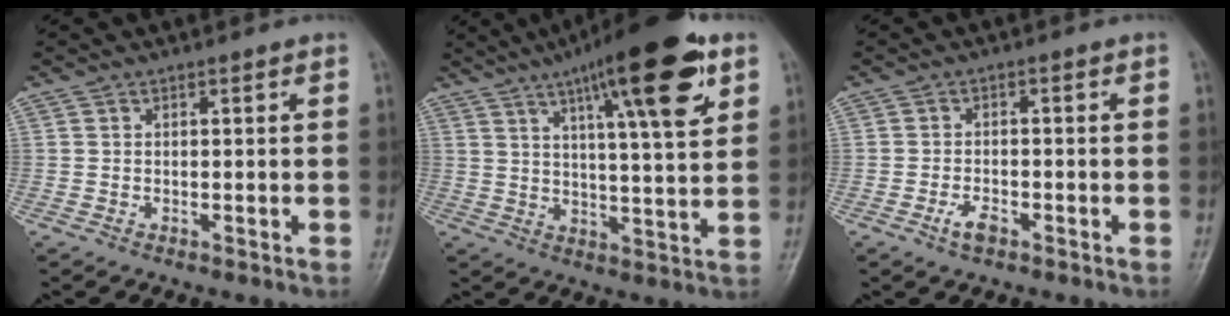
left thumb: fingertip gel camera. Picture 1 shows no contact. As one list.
[{"total": 18.5, "force": [9.4, 4.2, 15.5], "torque": [-0.212, -0.023, 0.137]}, {"total": 2.8, "force": [-1.7, 1.4, 1.7], "torque": [-0.034, 0.009, -0.033]}]